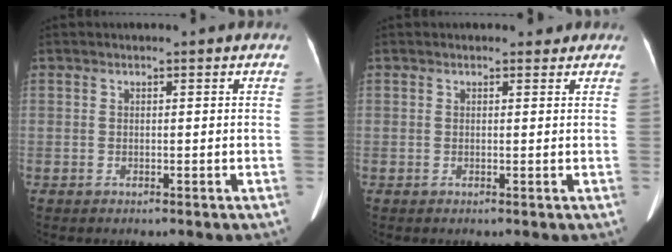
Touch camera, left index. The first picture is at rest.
{"total": 1.1, "force": [0.9, 0.7, 0.2], "torque": [-0.004, 0.000, 0.007]}